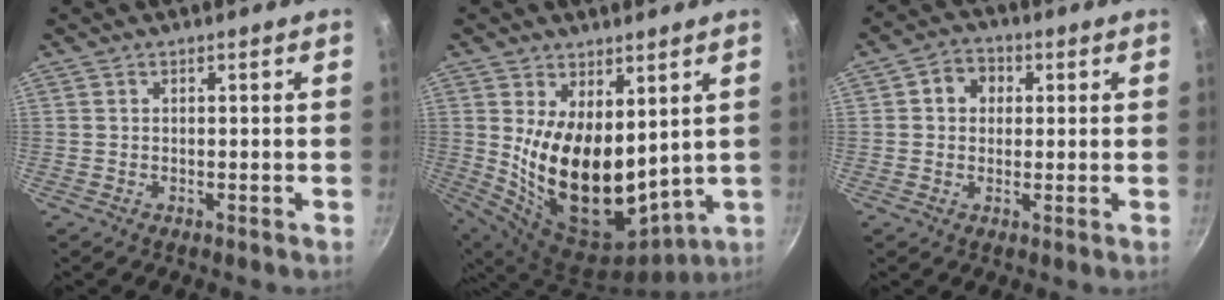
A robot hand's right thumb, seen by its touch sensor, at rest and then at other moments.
{"total": 19.1, "force": [3.7, 10.9, 15.2], "torque": [-0.240, -0.053, 0.092]}
{"total": 5.6, "force": [1.4, 4.7, 2.6], "torque": [-0.014, 0.005, 0.010]}